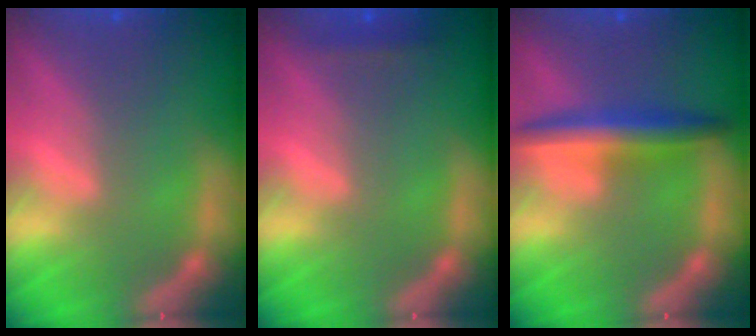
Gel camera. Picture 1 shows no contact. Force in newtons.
{"total": 0.9}
{"total": 4.5}